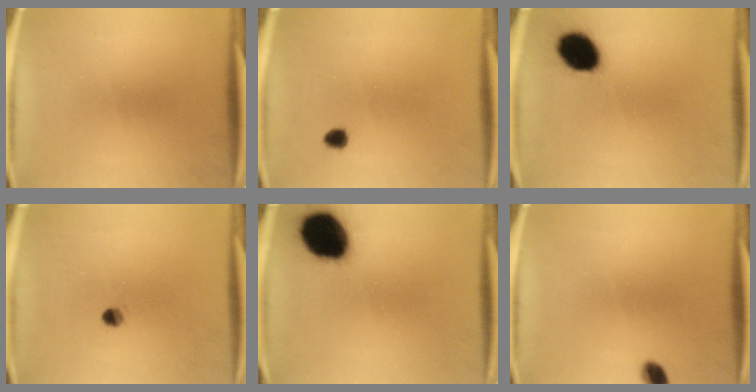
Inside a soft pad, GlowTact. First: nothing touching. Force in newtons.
{"total": 1.6}
{"total": 11.7}
{"total": 2.0}
{"total": 17.9}
{"total": 2.9}